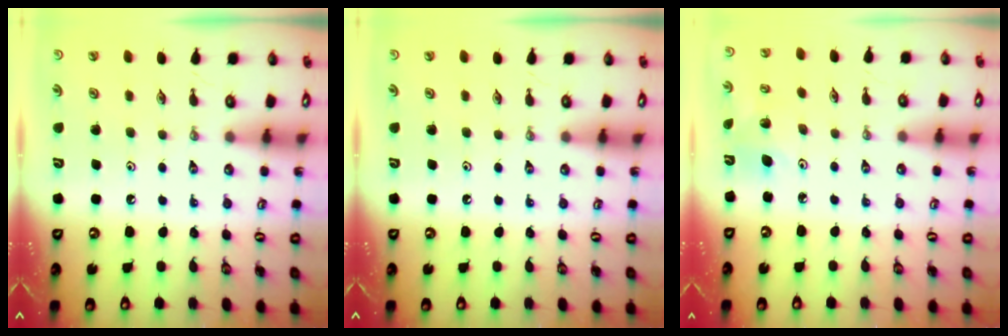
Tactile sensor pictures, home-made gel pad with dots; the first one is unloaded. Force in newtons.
{"total": 0.0}
{"total": 5.0, "press": 4.7, "slide": 1.8}